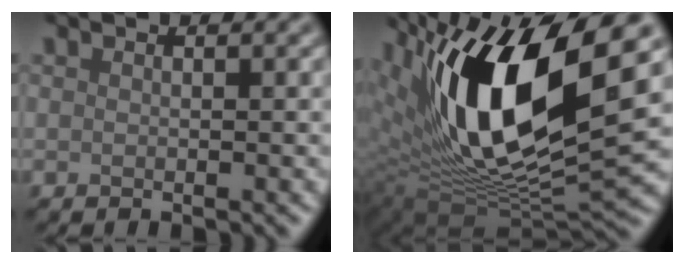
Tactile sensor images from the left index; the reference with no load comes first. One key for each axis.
{"total": 15.4, "fx": 5.1, "fy": 6.2, "fz": 13.2, "tx": -0.232, "ty": -0.009, "tz": 0.087}